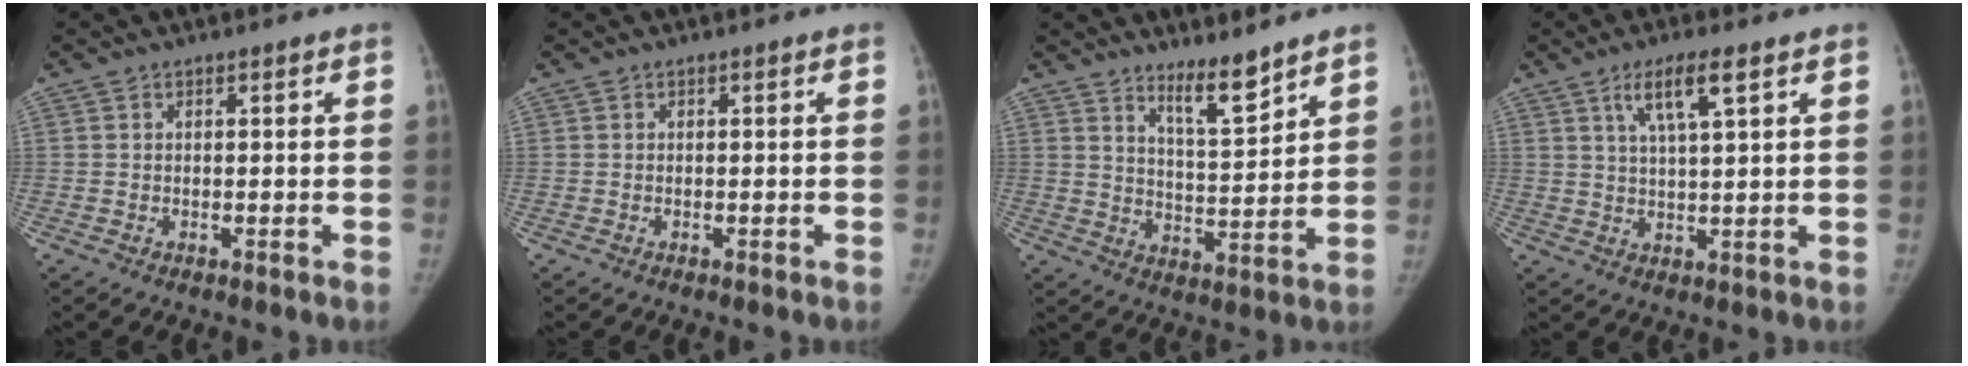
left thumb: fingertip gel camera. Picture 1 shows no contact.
{"total": 0.0}
{"total": 7.2, "force": [5.9, 1.1, 4.1], "torque": [-0.058, -0.060, 0.106]}
{"total": 6.7, "force": [3.5, 1.0, 5.7], "torque": [-0.106, -0.013, 0.067]}